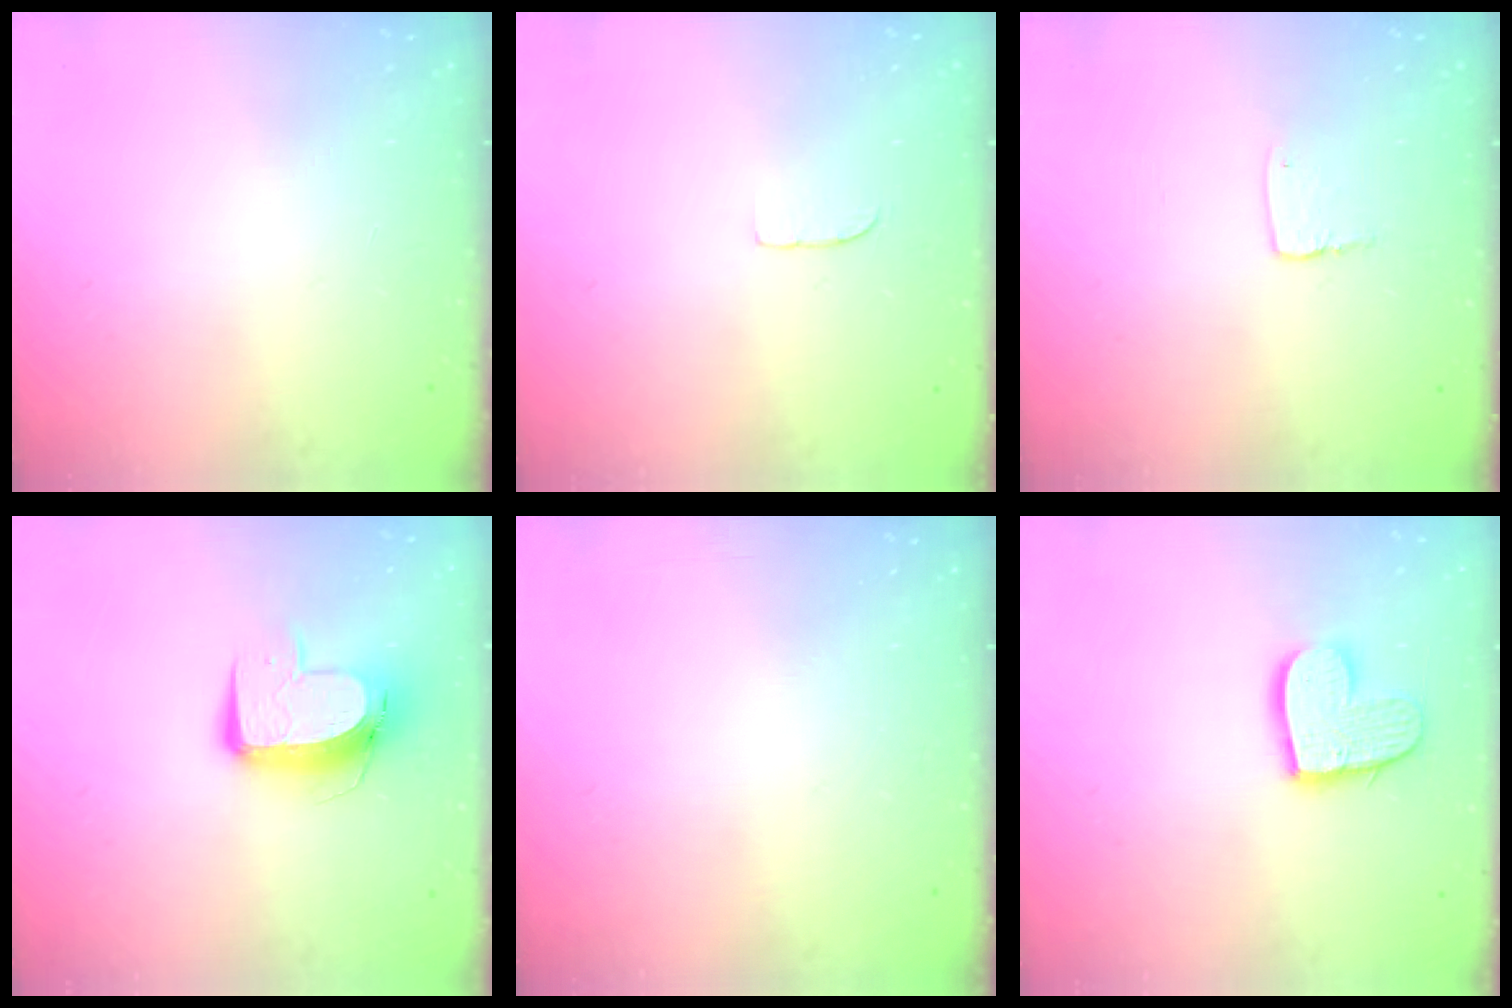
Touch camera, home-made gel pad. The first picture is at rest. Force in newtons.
{"total": 3.2, "press": 3.2, "slide": 0.3}
{"total": 3.6, "press": 3.6, "slide": 0.3}
{"total": 10.4, "press": 10.4, "slide": 1.1}
{"total": 0.0}
{"total": 12.6, "press": 12.5, "slide": 1.0}